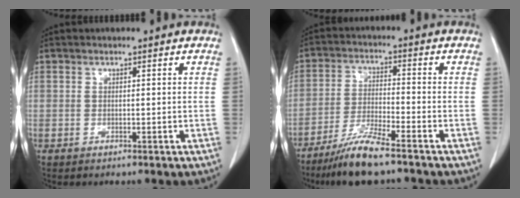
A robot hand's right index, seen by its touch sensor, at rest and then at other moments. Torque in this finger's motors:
{"motor_torque": [0.46, -0.40, 0.25, 0.08]}